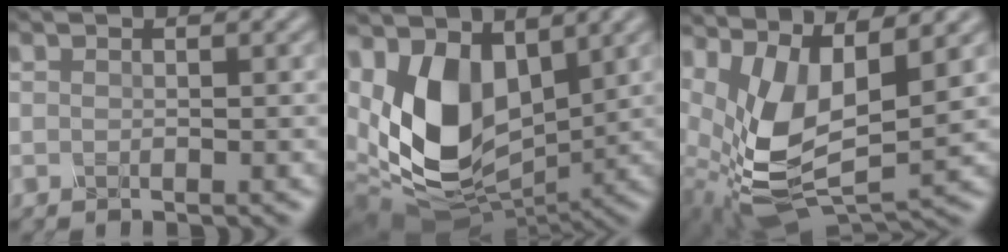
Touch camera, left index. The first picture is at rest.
{"total": 10.8, "force": [1.7, 6.6, 8.4], "torque": [-0.191, -0.023, 0.038]}
{"total": 8.6, "force": [2.9, 3.7, 7.3], "torque": [-0.175, -0.008, 0.070]}